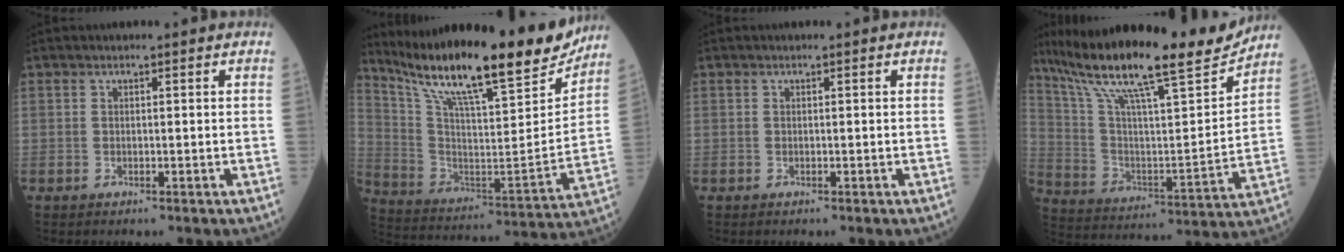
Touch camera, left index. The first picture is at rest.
{"total": 26.7, "force": [21.9, 3.6, 14.8], "torque": [-0.262, -0.038, 0.336]}
{"total": 0.0}
{"total": 24.6, "force": [20.2, 2.0, 14.0], "torque": [-0.253, -0.006, 0.325]}